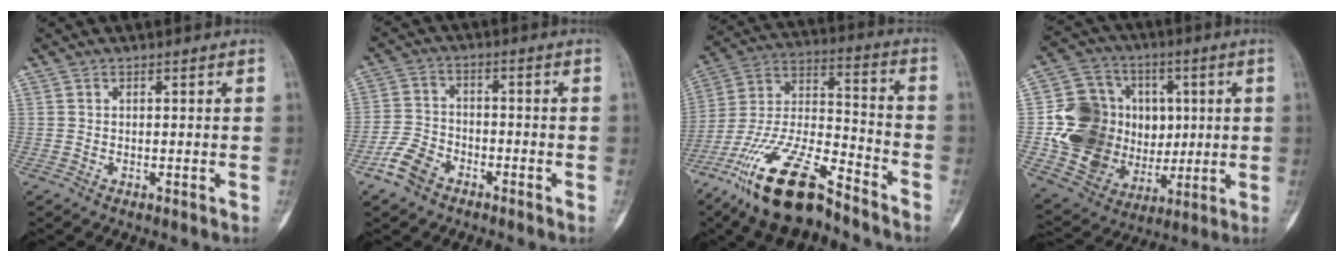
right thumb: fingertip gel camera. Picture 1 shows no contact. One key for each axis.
{"total": 6.5, "fx": -4.2, "fy": 4.0, "fz": 3.0, "tx": -0.057, "ty": 0.023, "tz": -0.084}
{"total": 20.5, "fx": -14.4, "fy": 6.2, "fz": 13.2, "tx": -0.272, "ty": 0.063, "tz": -0.267}
{"total": 20.6, "fx": 0.5, "fy": 16.9, "fz": 11.8, "tx": -0.158, "ty": 0.018, "tz": 0.033}